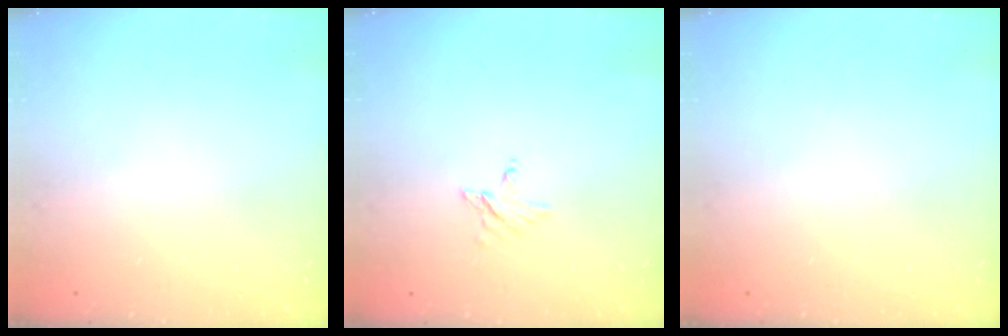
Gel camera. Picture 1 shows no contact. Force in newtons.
{"total": 2.4, "press": 2.4, "slide": 0.2}
{"total": 0.0}